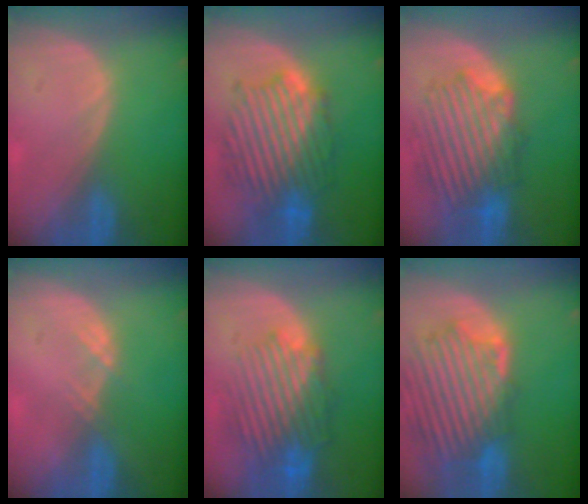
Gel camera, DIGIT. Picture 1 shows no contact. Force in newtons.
{"total": 10.7, "press": 10.7, "slide": 0.5}
{"total": 9.6, "press": 9.6, "slide": 0.4}
{"total": 1.5, "press": 1.3, "slide": 0.8}
{"total": 10.2, "press": 9.1, "slide": 4.5}
{"total": 12.9, "press": 11.5, "slide": 6.0}